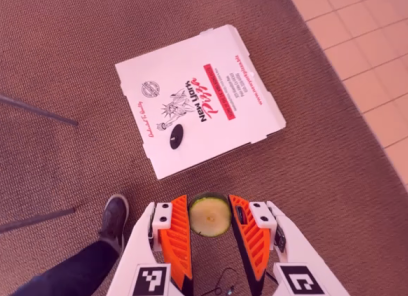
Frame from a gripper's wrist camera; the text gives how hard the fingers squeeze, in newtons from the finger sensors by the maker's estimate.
{"total": 7.2, "left": 7.2, "right": 7.2}